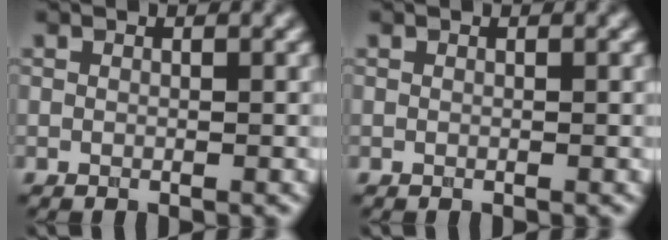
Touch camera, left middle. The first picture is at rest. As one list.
[{"total": 0.0}]